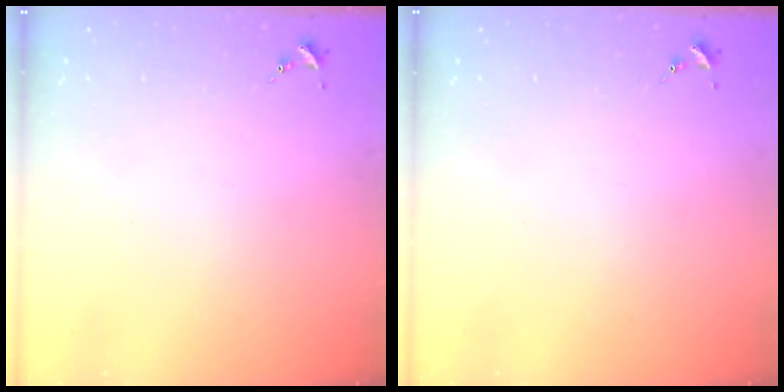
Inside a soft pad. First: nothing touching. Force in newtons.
{"total": 0.0}